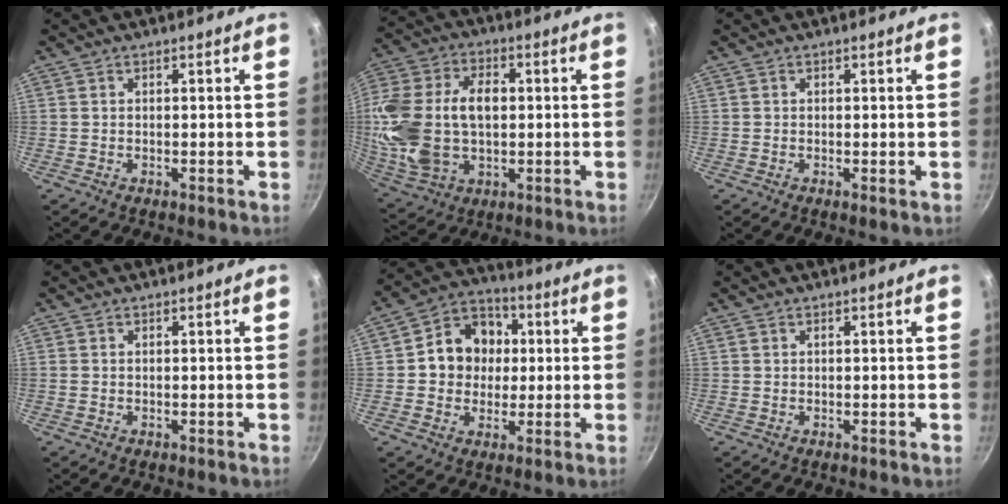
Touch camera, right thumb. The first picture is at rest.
{"total": 21.1, "force": [0.9, 13.9, 15.8], "torque": [-0.318, 0.022, 0.022]}
{"total": 0.0}
{"total": 0.0}
{"total": 11.9, "force": [1.2, 10.4, 5.8], "torque": [-0.054, 0.016, 0.005]}
{"total": 0.0}